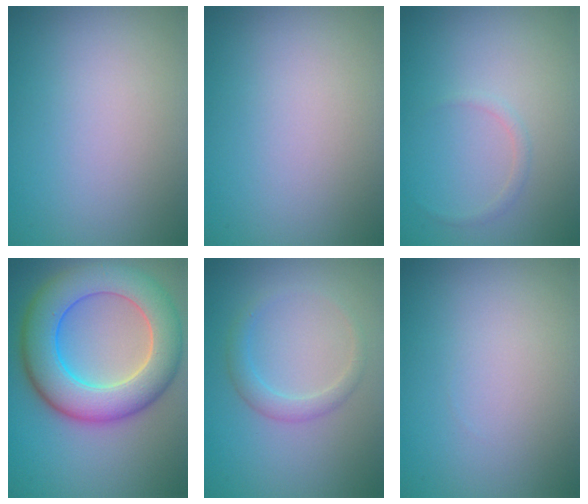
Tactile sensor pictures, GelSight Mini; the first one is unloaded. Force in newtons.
{"total": 0.0}
{"total": 0.7, "press": 0.7, "slide": 0.1}
{"total": 9.4, "press": 9.4, "slide": 0.4}
{"total": 1.8, "press": 1.8, "slide": 0.0}
{"total": 0.0}